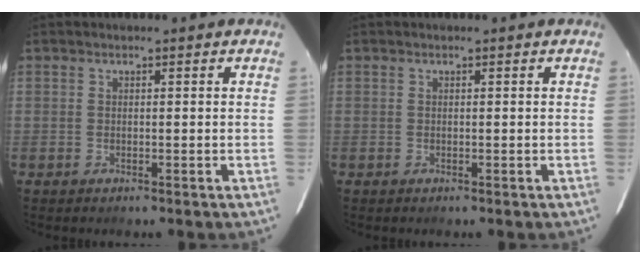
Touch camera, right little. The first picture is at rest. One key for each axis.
{"total": 0.0}